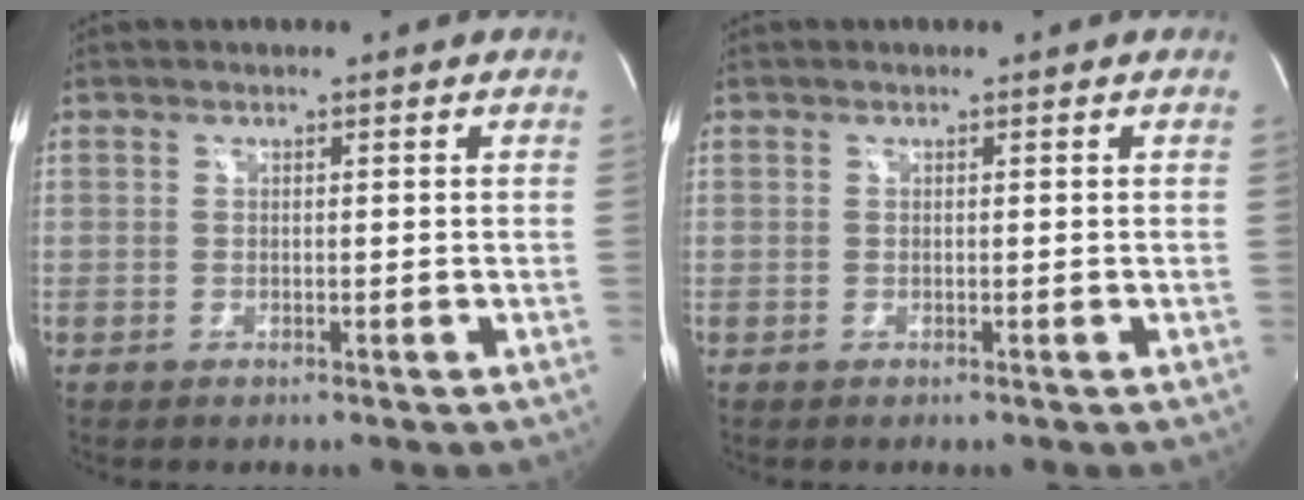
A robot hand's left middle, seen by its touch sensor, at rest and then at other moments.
{"total": 0.0}